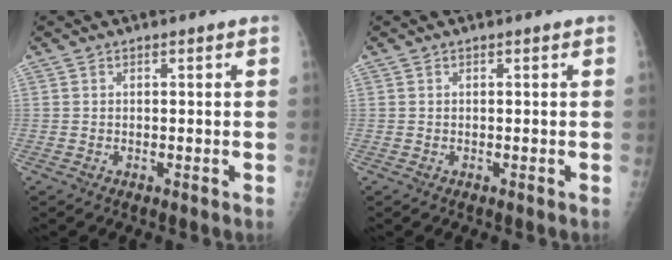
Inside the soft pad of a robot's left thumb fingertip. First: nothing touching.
{"total": 0.0}